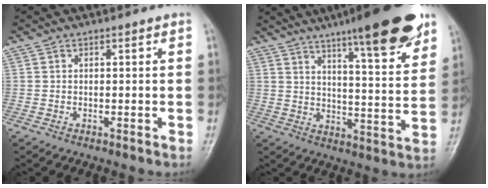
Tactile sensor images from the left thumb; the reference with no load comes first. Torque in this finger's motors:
{"motor_torque": [2.85, 1.32, 1.72, -1.05, 0.12]}